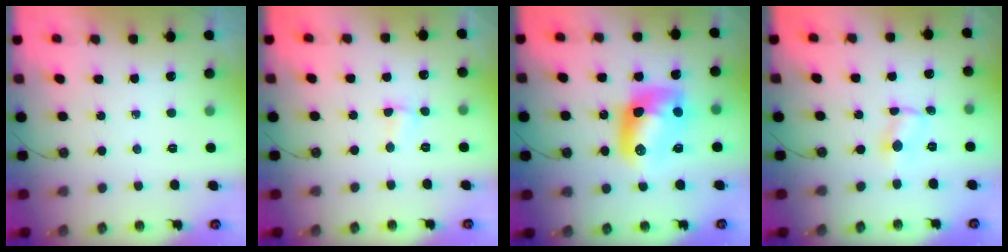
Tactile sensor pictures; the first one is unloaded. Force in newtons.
{"total": 1.8, "press": 1.7, "slide": 0.5}
{"total": 12.5, "press": 12.4, "slide": 1.1}
{"total": 1.2, "press": 1.2, "slide": 0.2}